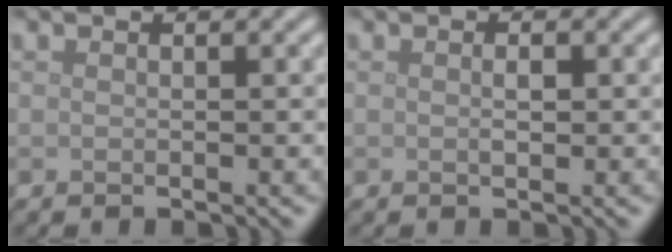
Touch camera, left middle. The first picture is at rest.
{"total": 0.9, "force": [0.1, 0.4, 0.8], "torque": [-0.017, -0.001, 0.001]}